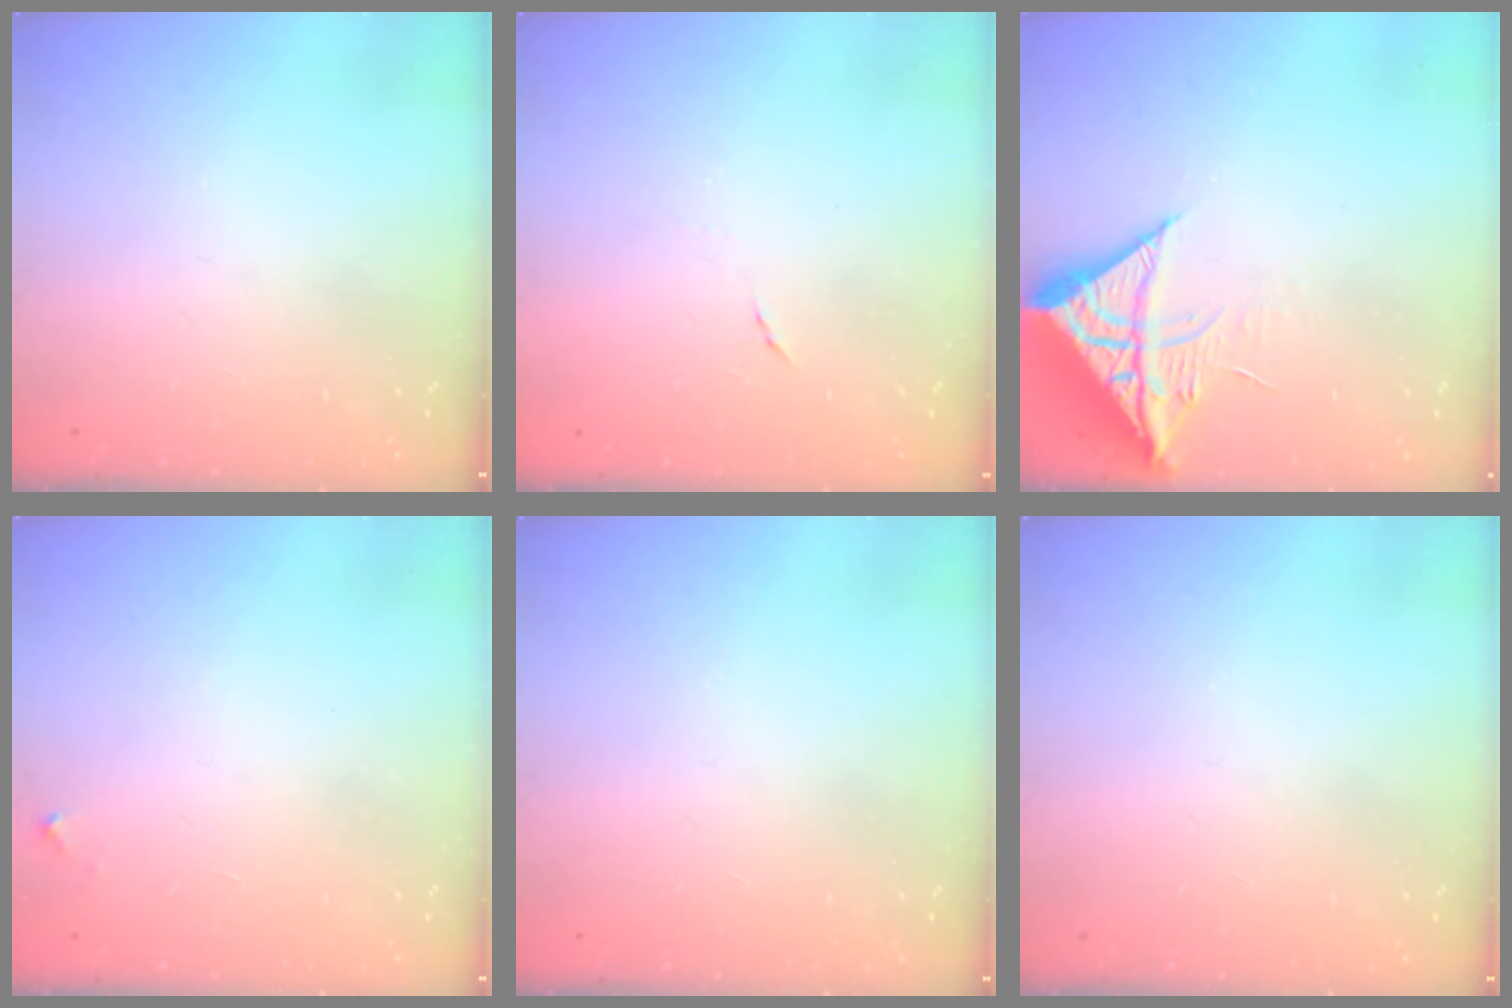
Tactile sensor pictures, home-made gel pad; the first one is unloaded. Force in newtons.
{"total": 3.9, "press": 3.5, "slide": 1.6}
{"total": 10.5, "press": 10.5, "slide": 1.0}
{"total": 3.5, "press": 3.5, "slide": 0.3}
{"total": 0.0}
{"total": 0.0}